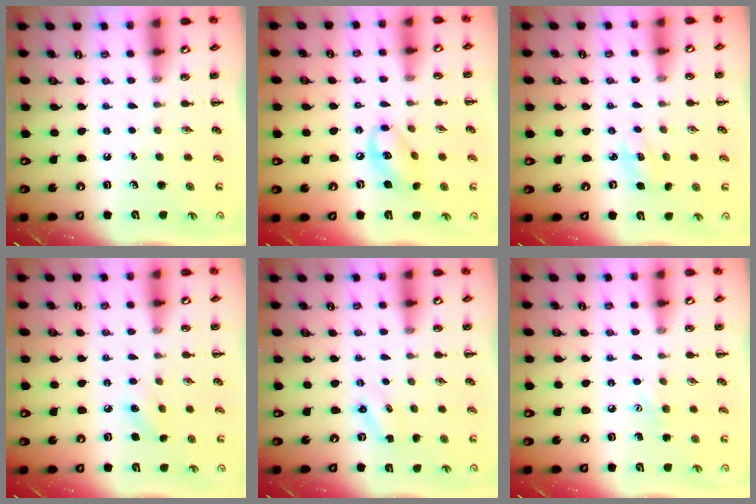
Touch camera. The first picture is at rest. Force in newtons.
{"total": 10.9, "press": 10.7, "slide": 2.1}
{"total": 4.0, "press": 3.8, "slide": 1.2}
{"total": 7.4, "press": 7.2, "slide": 1.6}
{"total": 1.3, "press": 1.2, "slide": 0.4}
{"total": 5.8, "press": 5.6, "slide": 1.5}